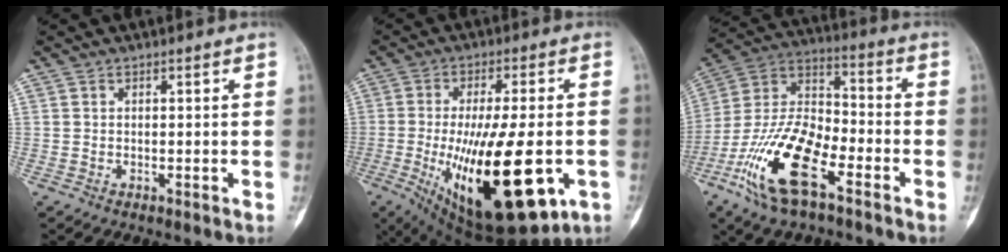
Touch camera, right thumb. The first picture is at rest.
{"total": 24.8, "force": [-6.0, 8.7, 22.4], "torque": [-0.367, -0.020, -0.068]}
{"total": 19.2, "force": [-9.2, 8.1, 14.8], "torque": [-0.291, 0.049, -0.177]}